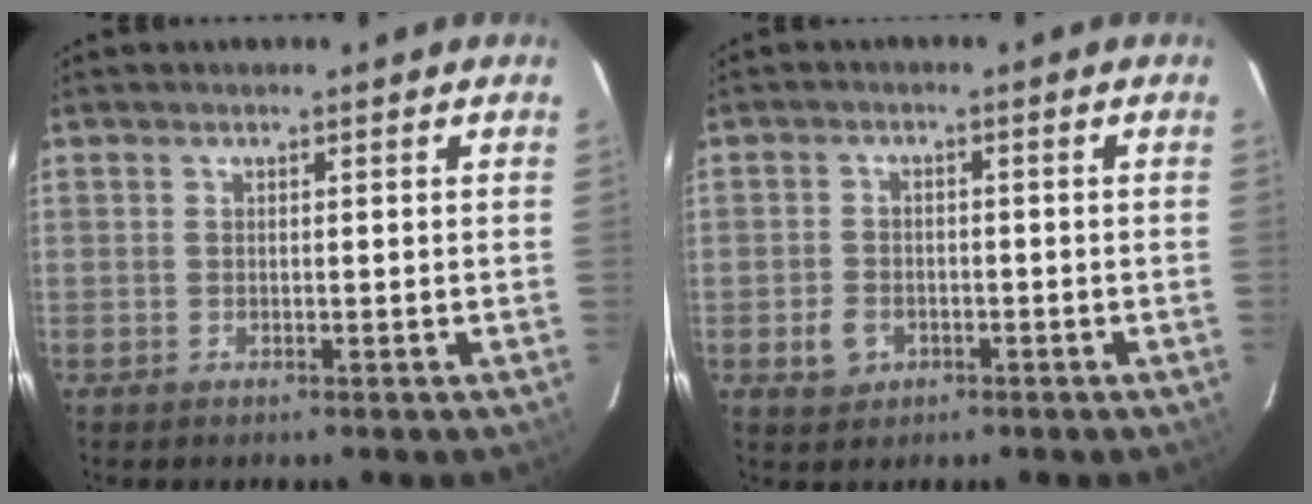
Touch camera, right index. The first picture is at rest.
{"total": 4.2, "force": [-1.6, 3.5, 1.8], "torque": [-0.043, 0.006, -0.020]}